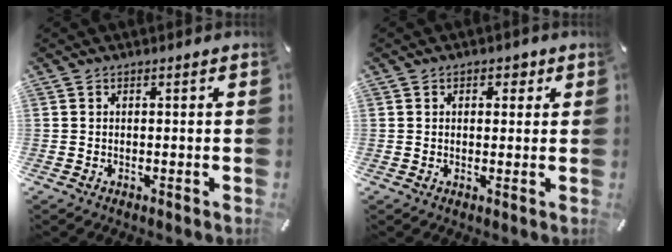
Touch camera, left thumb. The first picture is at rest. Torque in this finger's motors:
{"motor_torque": [-0.09, -0.31, 0.15, 0.16, -0.01]}